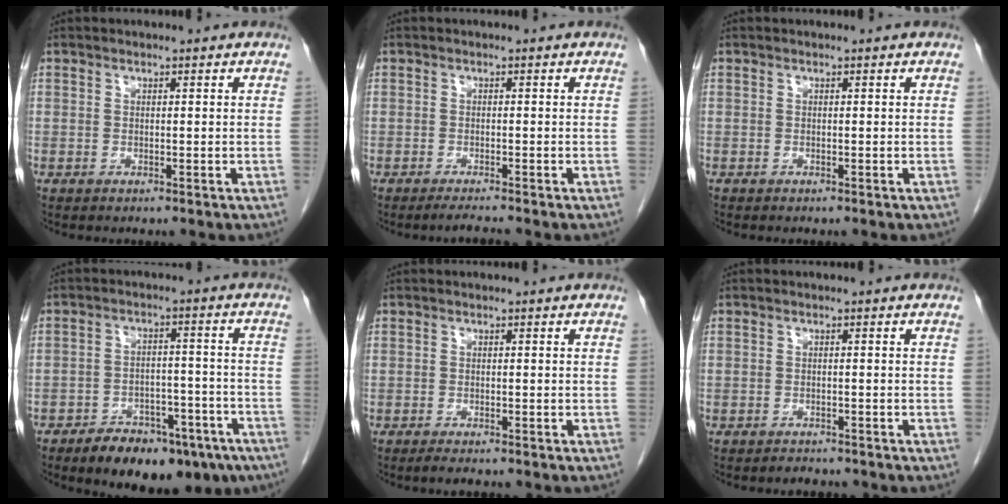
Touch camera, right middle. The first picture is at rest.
{"total": 2.0, "force": [-1.8, -0.6, 0.8], "torque": [-0.022, -0.010, -0.032]}
{"total": 0.0}
{"total": 14.7, "force": [-10.5, 6.3, 8.1], "torque": [-0.086, 0.021, -0.152]}
{"total": 1.7, "force": [-1.4, 0.1, 1.0], "torque": [-0.023, -0.007, -0.022]}
{"total": 1.6, "force": [-1.5, 0.4, 0.2], "torque": [-0.010, -0.006, -0.019]}